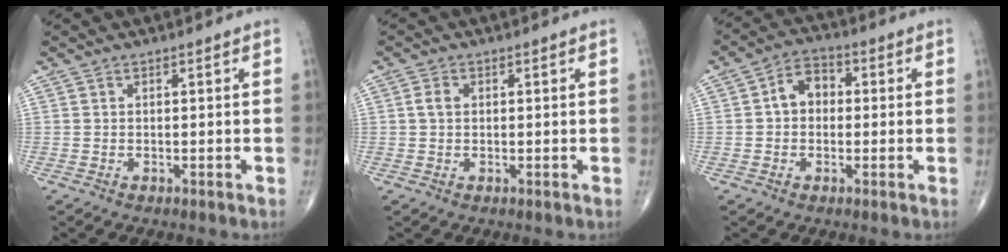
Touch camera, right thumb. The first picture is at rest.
{"total": 2.2, "force": [0.4, 1.5, 1.6], "torque": [-0.033, 0.006, 0.007]}
{"total": 5.8, "force": [0.1, 4.5, 3.6], "torque": [-0.038, 0.022, -0.012]}